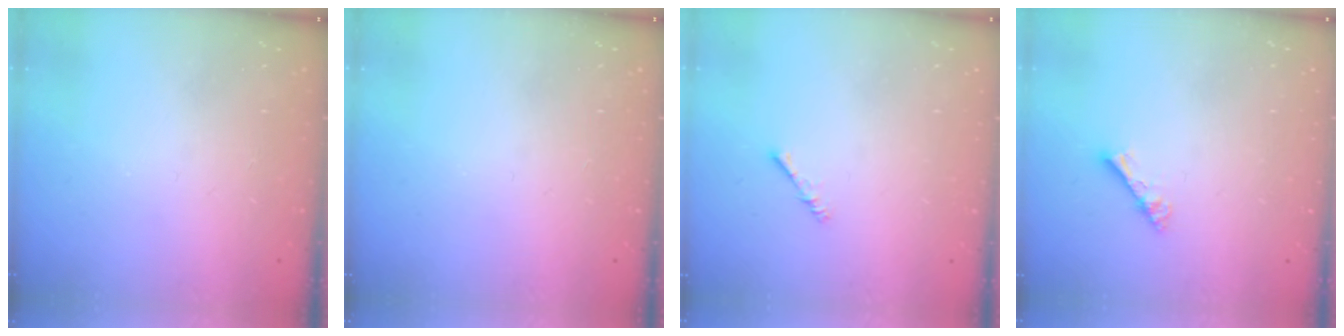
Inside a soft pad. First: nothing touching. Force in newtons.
{"total": 0.0}
{"total": 1.4, "press": 1.4, "slide": 0.4}
{"total": 2.8, "press": 2.8, "slide": 0.2}